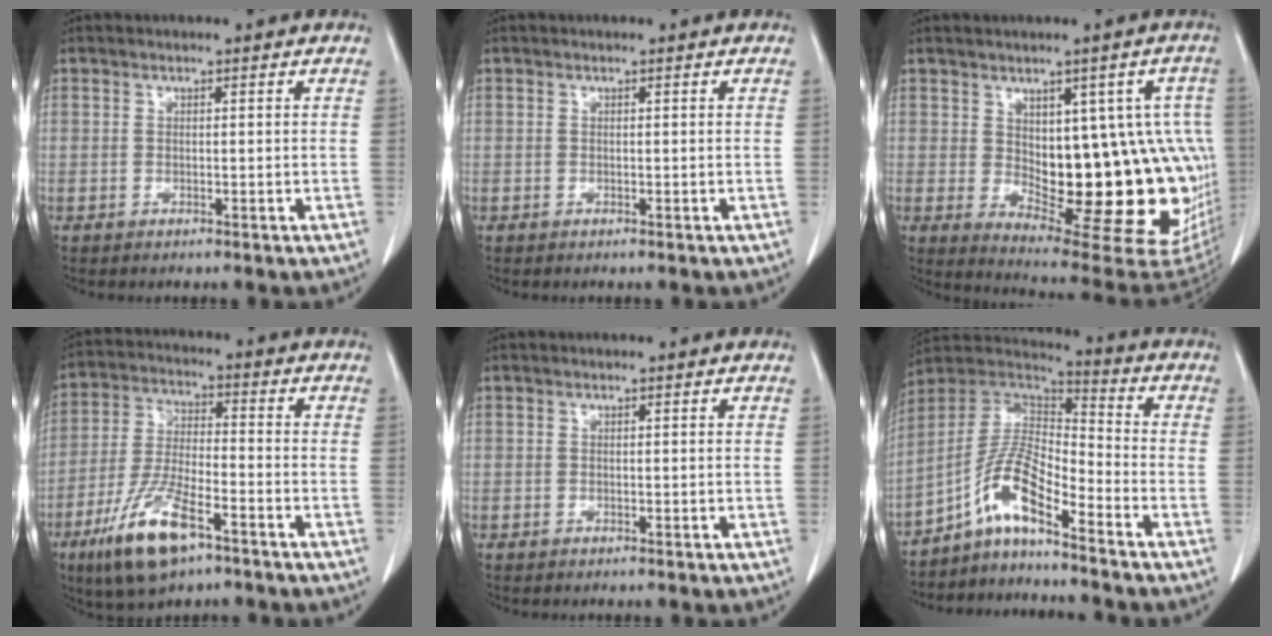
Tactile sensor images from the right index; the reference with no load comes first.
{"total": 0.0}
{"total": 19.7, "force": [-0.3, 7.8, 18.1], "torque": [-0.154, 0.014, 0.022]}
{"total": 12.3, "force": [-7.0, 3.2, 9.6], "torque": [-0.200, -0.018, -0.127]}
{"total": 0.0}
{"total": 9.5, "force": [-6.2, 1.5, 7.0], "torque": [-0.149, 0.022, -0.122]}